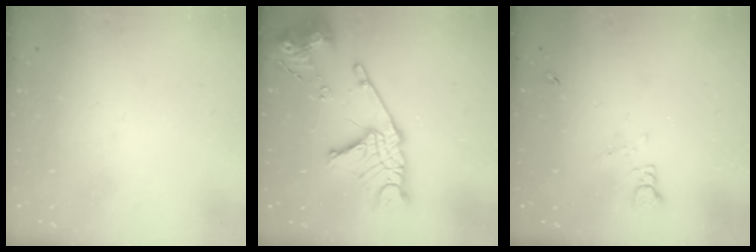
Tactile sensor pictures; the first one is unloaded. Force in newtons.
{"total": 20.2, "press": 20.1, "slide": 2.0}
{"total": 1.3, "press": 1.3, "slide": 0.2}